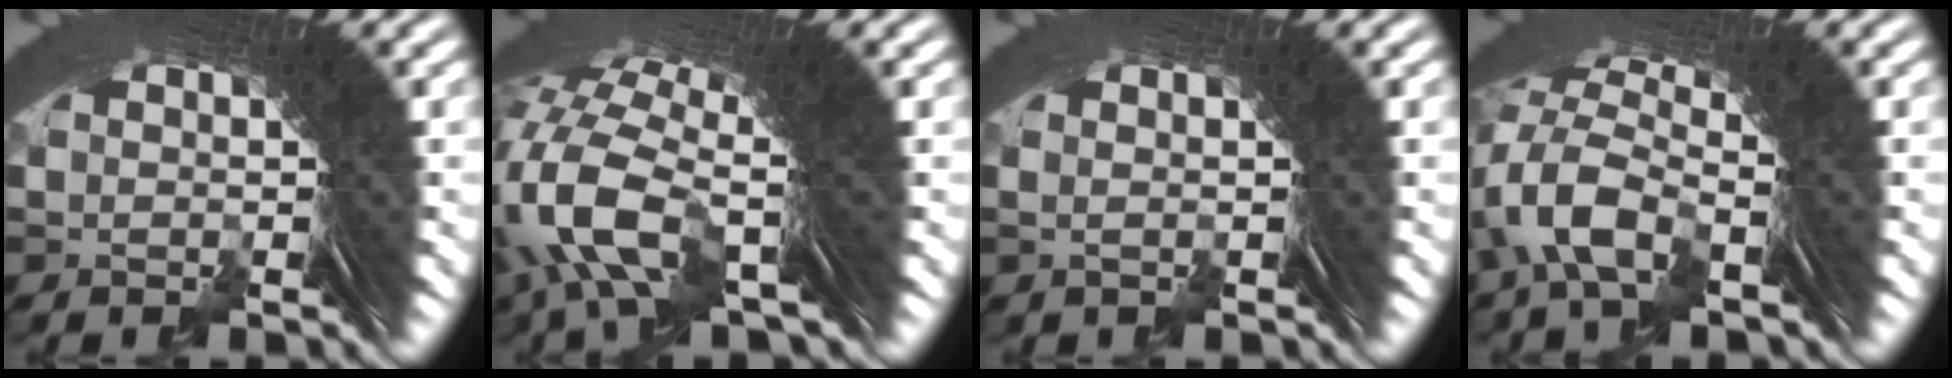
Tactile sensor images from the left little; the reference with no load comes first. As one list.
[{"total": 8.9, "force": [-0.3, 4.5, 7.7], "torque": [-0.182, -0.024, -0.002]}, {"total": 1.5, "force": [0.4, -0.8, 1.2], "torque": [-0.009, 0.011, 0.002]}, {"total": 4.9, "force": [-0.3, 2.8, 4.0], "torque": [-0.101, -0.008, -0.007]}]